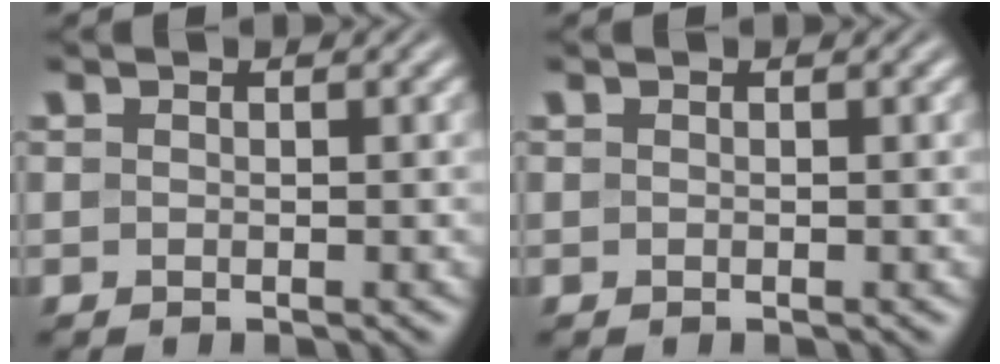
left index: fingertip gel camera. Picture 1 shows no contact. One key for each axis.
{"total": 0.0}